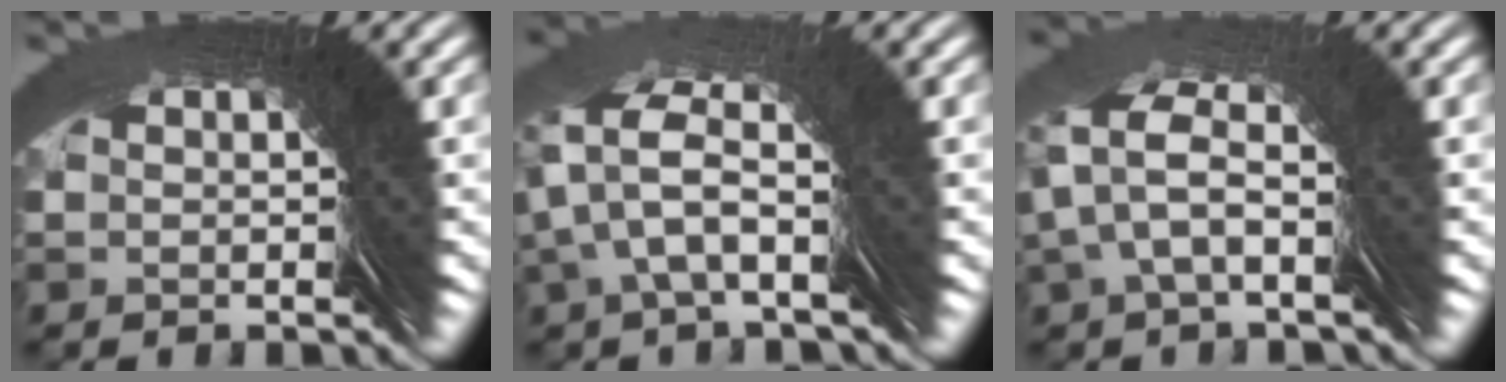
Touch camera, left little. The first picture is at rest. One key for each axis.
{"total": 4.7, "fx": 3.4, "fy": -3.1, "fz": -1.1, "tx": 0.011, "ty": 0.045, "tz": 0.046}
{"total": 3.6, "fx": 2.8, "fy": -2.1, "fz": -0.9, "tx": 0.007, "ty": 0.041, "tz": 0.037}